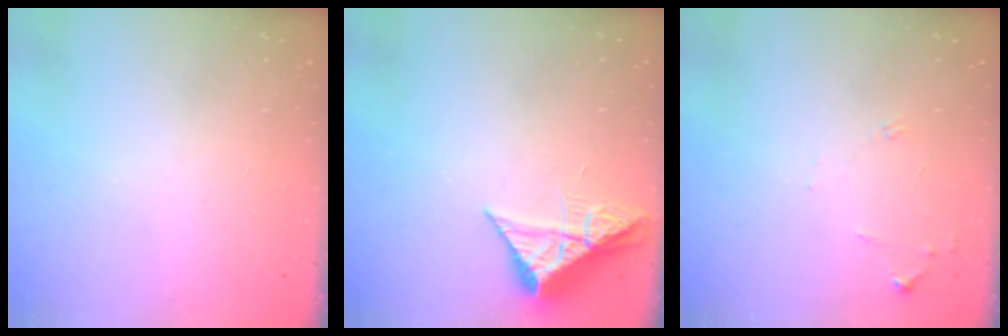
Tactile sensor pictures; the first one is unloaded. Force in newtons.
{"total": 7.6, "press": 7.6, "slide": 0.4}
{"total": 6.3, "press": 6.3, "slide": 0.8}